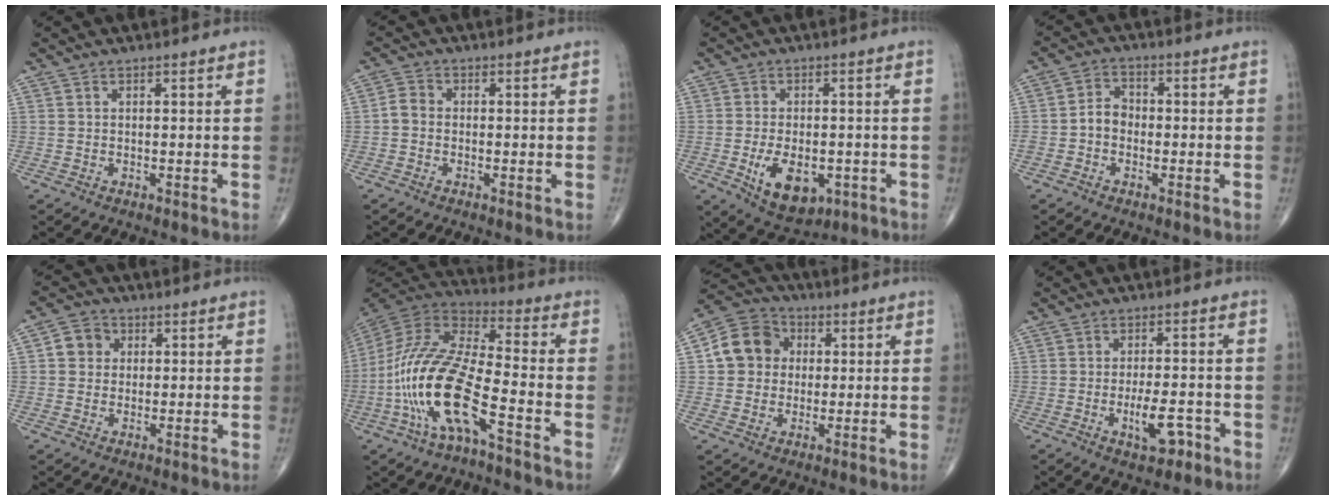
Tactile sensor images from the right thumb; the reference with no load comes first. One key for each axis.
{"total": 2.4, "fx": -0.6, "fy": 1.9, "fz": 1.4, "tx": -0.023, "ty": 0.006, "tz": -0.020}
{"total": 10.3, "fx": -3.2, "fy": 6.0, "fz": 7.7, "tx": -0.113, "ty": -0.001, "tz": -0.035}
{"total": 4.2, "fx": -1.2, "fy": 3.3, "fz": 2.3, "tx": -0.027, "ty": 0.018, "tz": -0.030}
{"total": 4.7, "fx": 0.9, "fy": 4.3, "fz": 1.8, "tx": -0.011, "ty": 0.007, "tz": 0.007}
{"total": 19.4, "fx": -7.4, "fy": 5.9, "fz": 16.9, "tx": -0.367, "ty": 0.042, "tz": -0.140}
{"total": 10.0, "fx": 1.4, "fy": 8.9, "fz": 4.4, "tx": -0.056, "ty": 0.013, "tz": 0.012}
{"total": 6.1, "fx": -2.6, "fy": 2.4, "fz": 5.0, "tx": -0.074, "ty": 0.010, "tz": -0.036}